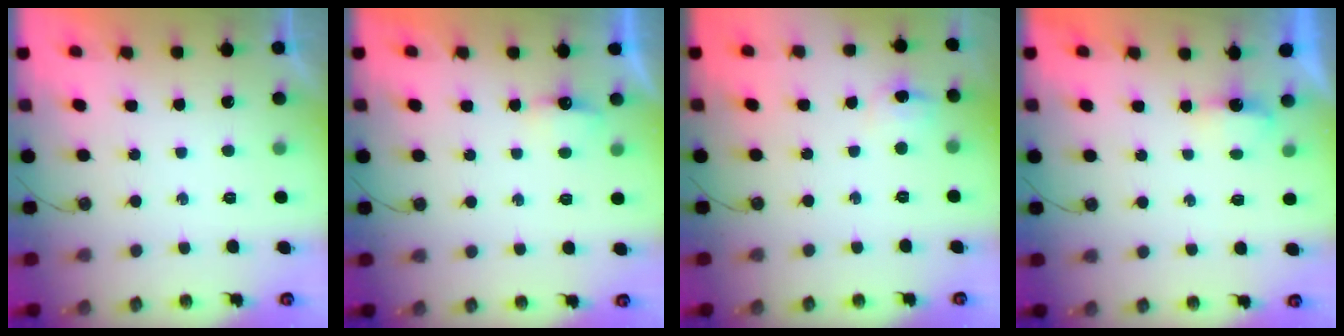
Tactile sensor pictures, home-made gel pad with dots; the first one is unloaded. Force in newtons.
{"total": 3.9, "press": 3.8, "slide": 0.7}
{"total": 6.4, "press": 6.4, "slide": 0.4}
{"total": 2.9, "press": 2.8, "slide": 0.6}